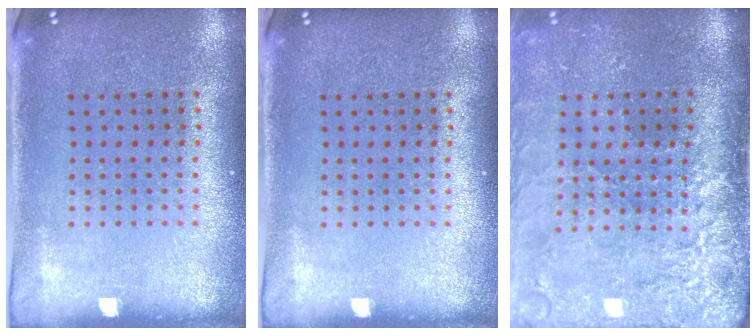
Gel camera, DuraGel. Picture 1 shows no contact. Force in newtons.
{"total": 0.0}
{"total": 4.6, "press": 3.8, "slide": 2.7}